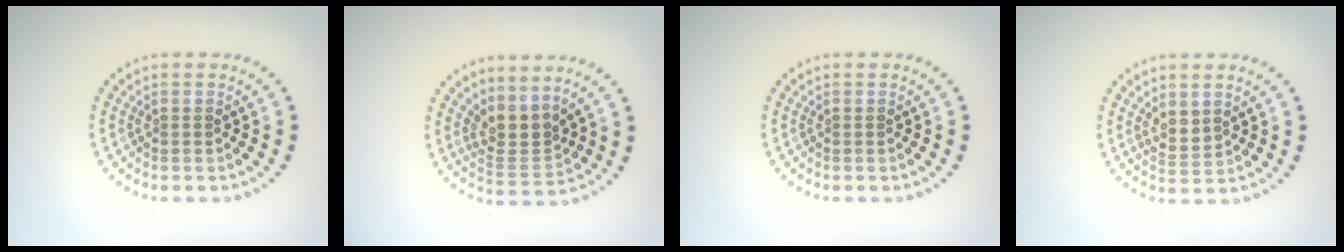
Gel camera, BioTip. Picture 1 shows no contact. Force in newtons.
{"total": 3.1, "press": 2.1, "slide": 2.3}
{"total": 0.0}
{"total": 2.1, "press": 1.6, "slide": 1.3}